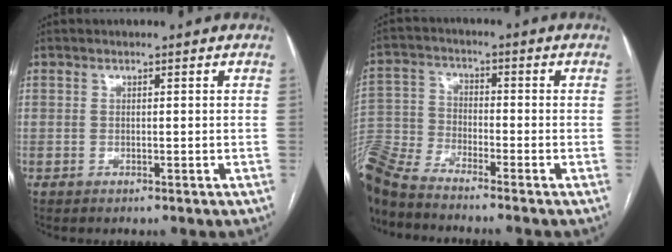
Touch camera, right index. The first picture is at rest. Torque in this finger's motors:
{"motor_torque": [-0.73, -0.82, 0.25, 0.16]}